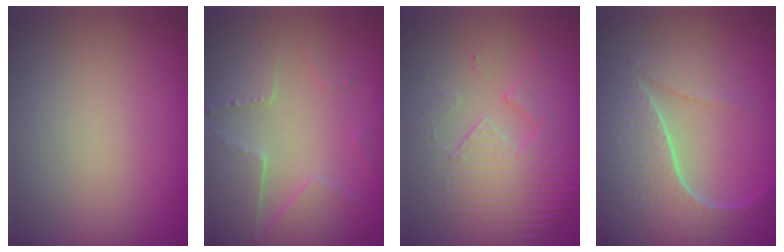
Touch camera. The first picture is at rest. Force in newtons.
{"total": 4.6, "press": 3.4, "slide": 3.1}
{"total": 5.2, "press": 3.7, "slide": 3.7}
{"total": 7.5, "press": 5.6, "slide": 5.0}